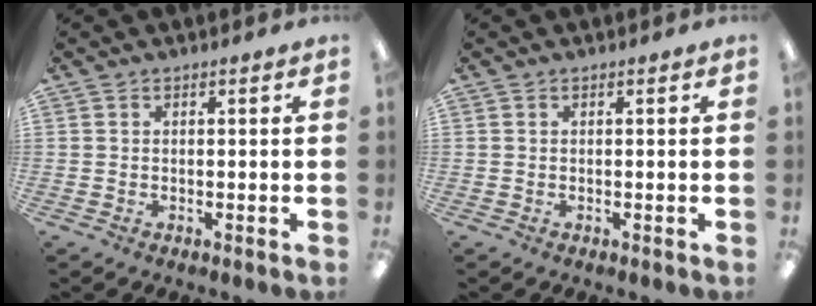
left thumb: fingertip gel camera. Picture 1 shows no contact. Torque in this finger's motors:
{"motor_torque": [-0.05, 0.05, 0.00, 0.00, 0.00]}